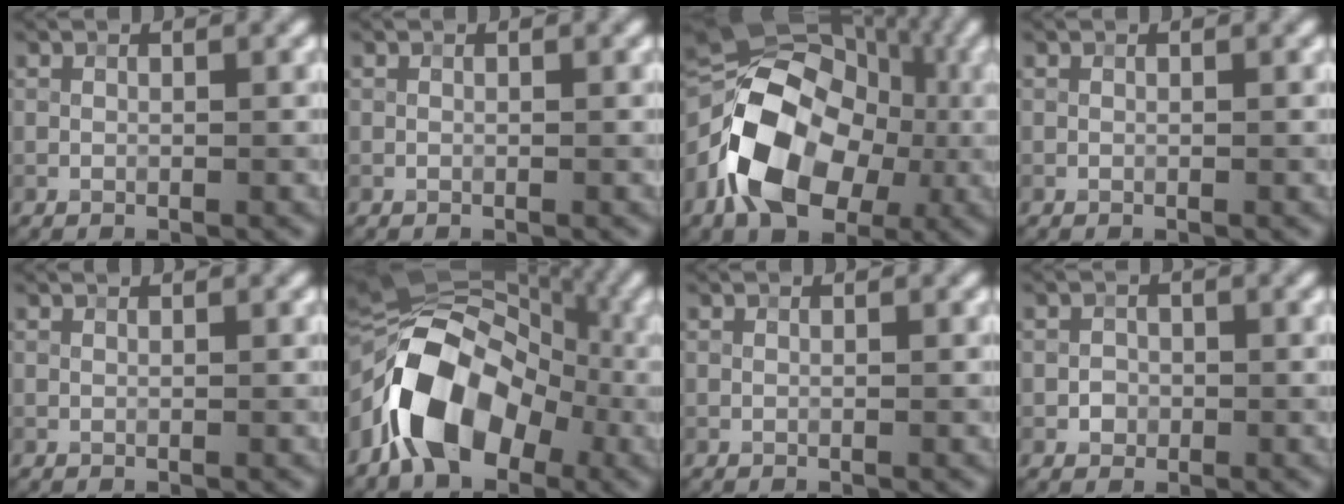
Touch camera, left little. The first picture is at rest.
{"total": 0.0}
{"total": 14.1, "force": [-3.0, 10.0, 9.4], "torque": [-0.174, 0.001, -0.066]}
{"total": 0.0}
{"total": 0.0}
{"total": 13.2, "force": [-3.7, 8.7, 9.3], "torque": [-0.148, 0.003, -0.078]}
{"total": 0.0}
{"total": 1.2, "force": [-0.3, 1.1, 0.3], "torque": [0.004, 0.000, -0.009]}